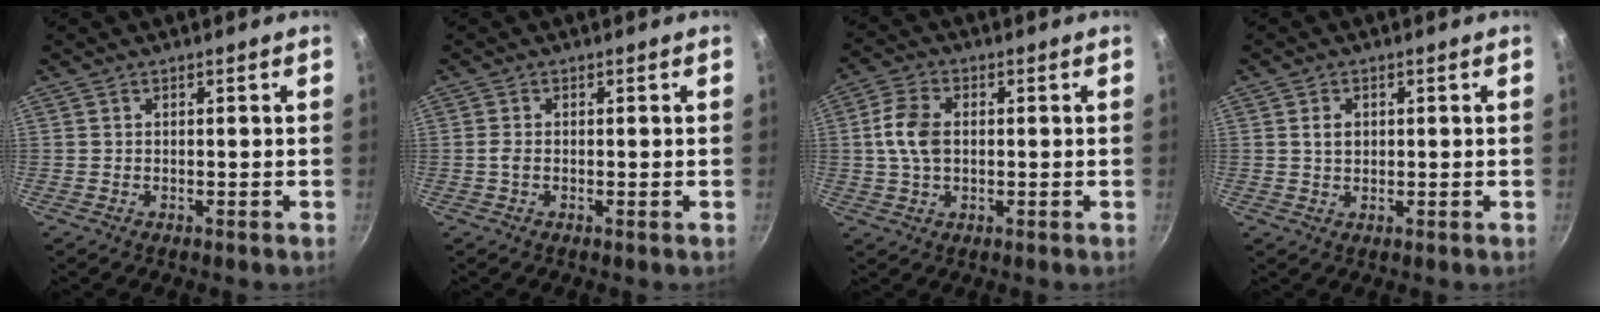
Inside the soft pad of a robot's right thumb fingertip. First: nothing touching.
{"total": 1.3, "force": [-0.3, 0.4, 1.2], "torque": [-0.031, 0.001, -0.010]}
{"total": 7.3, "force": [0.4, 4.8, 5.4], "torque": [-0.100, 0.013, 0.003]}
{"total": 2.5, "force": [0.5, 1.9, 1.6], "torque": [-0.019, 0.002, 0.009]}